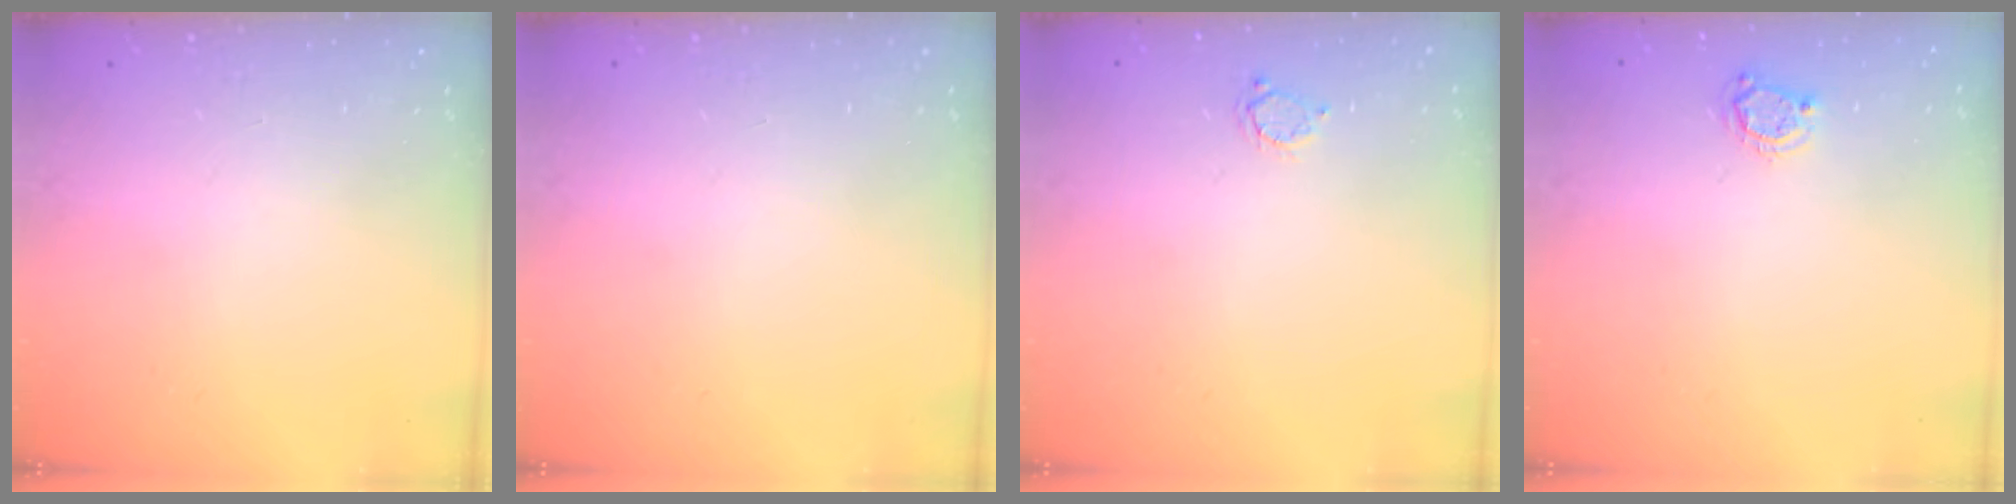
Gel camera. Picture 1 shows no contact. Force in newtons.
{"total": 0.0}
{"total": 2.8, "press": 2.8, "slide": 0.4}
{"total": 4.2, "press": 4.1, "slide": 0.6}